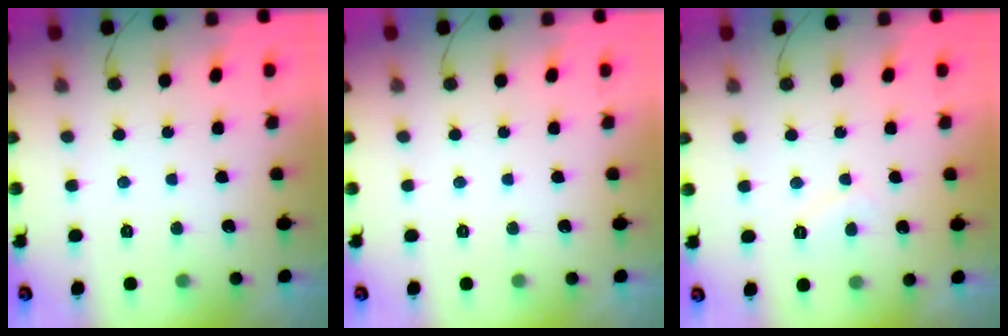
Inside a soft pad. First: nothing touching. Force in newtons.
{"total": 0.0}
{"total": 3.0, "press": 3.0, "slide": 0.4}